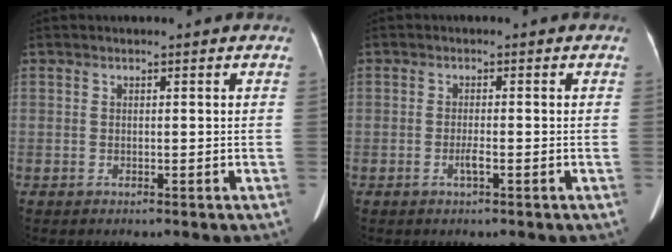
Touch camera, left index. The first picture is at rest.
{"total": 2.1, "force": [-1.9, 0.0, 0.9], "torque": [-0.021, 0.000, -0.028]}